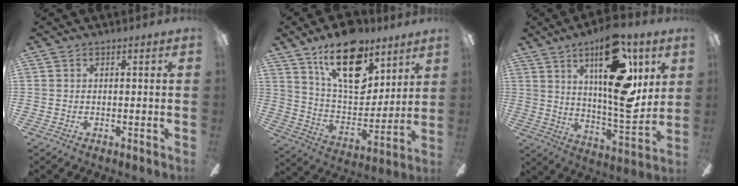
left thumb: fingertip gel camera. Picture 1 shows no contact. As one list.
[{"total": 21.8, "force": [13.3, 11.3, 13.2], "torque": [-0.208, -0.067, 0.233]}, {"total": 24.6, "force": [11.8, 9.1, 19.5], "torque": [-0.285, -0.062, 0.190]}]